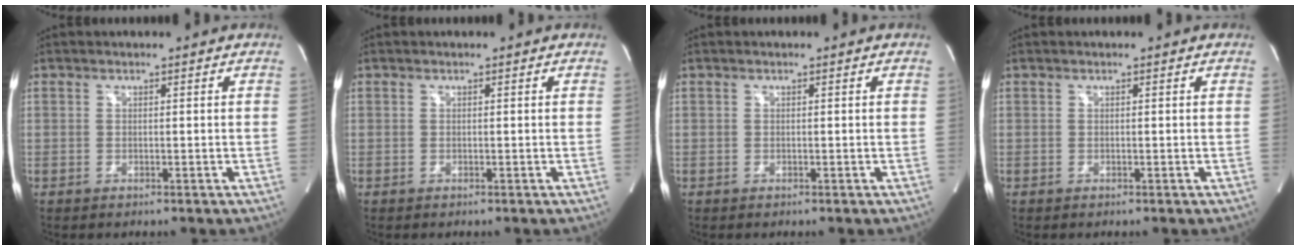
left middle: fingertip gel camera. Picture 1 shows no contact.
{"total": 0.0}
{"total": 0.0}
{"total": 0.0}